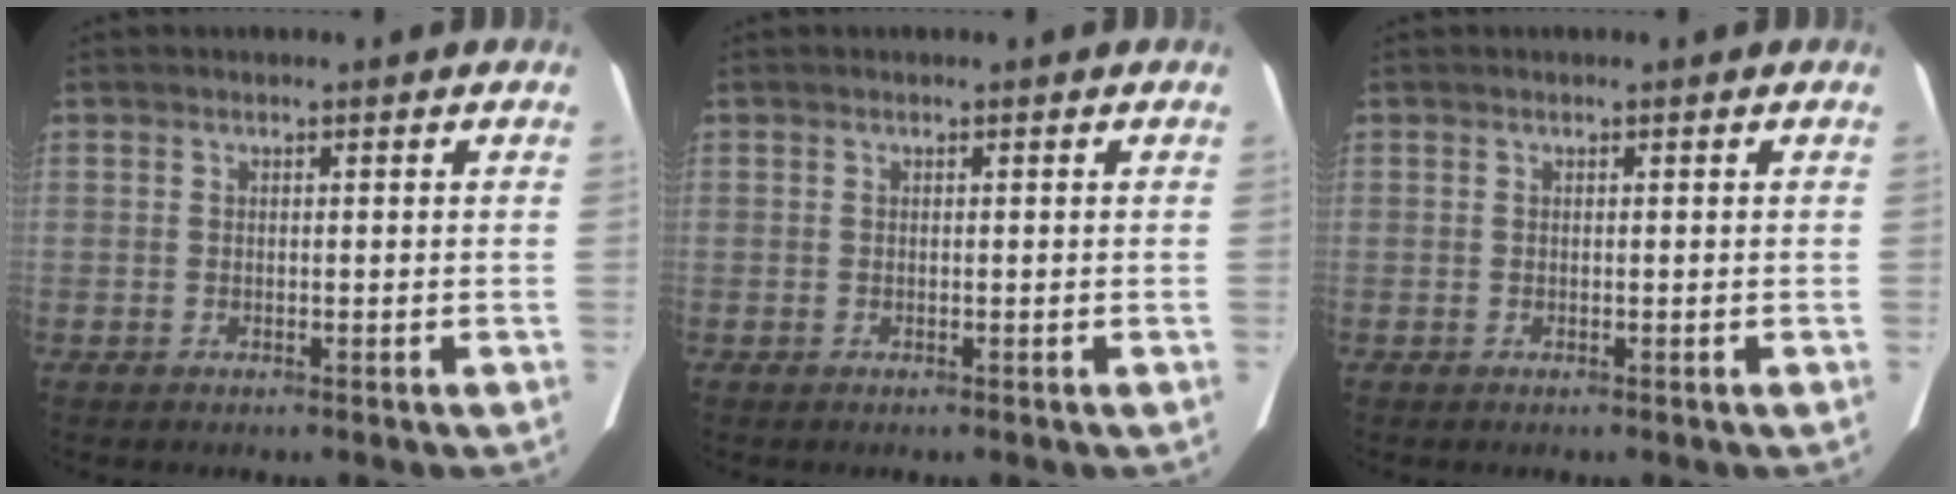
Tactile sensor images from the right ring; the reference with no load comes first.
{"total": 0.0}
{"total": 0.0}